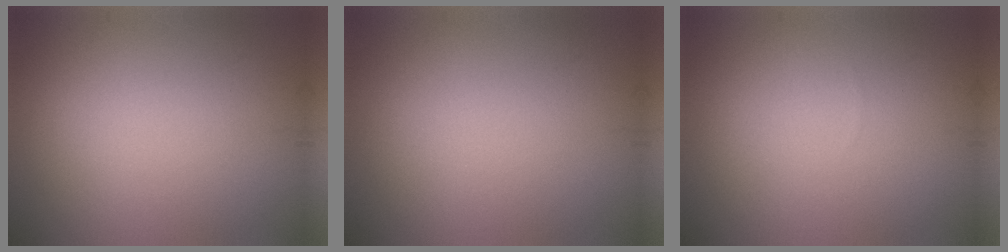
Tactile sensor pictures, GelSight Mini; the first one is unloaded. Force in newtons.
{"total": 0.0}
{"total": 0.0}